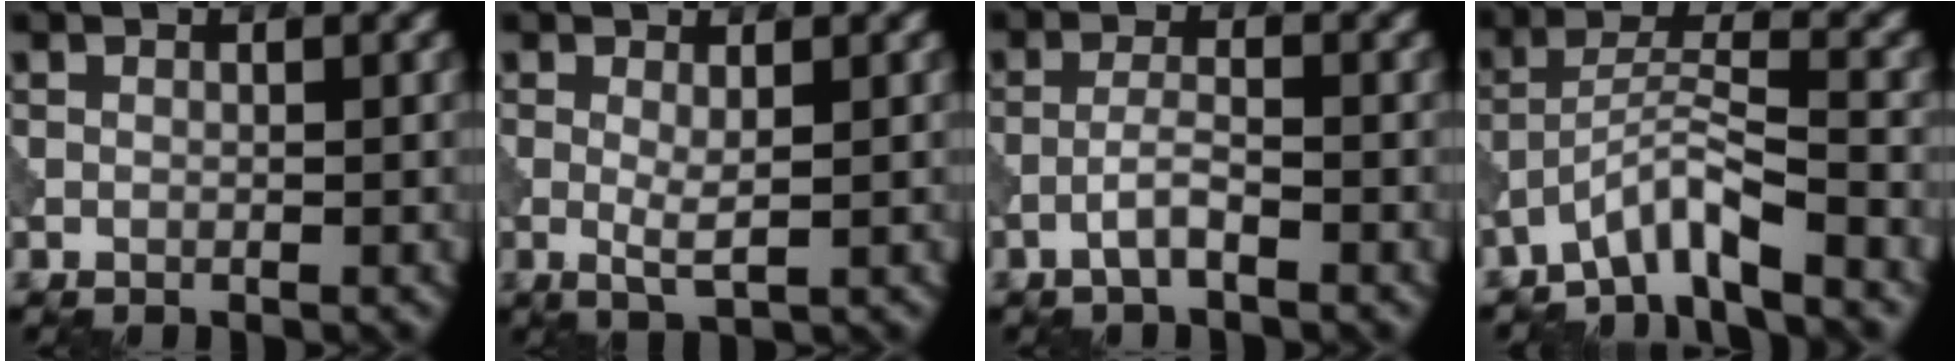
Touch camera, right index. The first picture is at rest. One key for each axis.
{"total": 1.8, "fx": 0.1, "fy": 0.3, "fz": 1.8, "tx": -0.035, "ty": -0.005, "tz": 0.002}
{"total": 2.1, "fx": -1.2, "fy": 0.4, "fz": 1.6, "tx": -0.034, "ty": 0.009, "tz": -0.029}
{"total": 4.4, "fx": -3.6, "fy": 0.3, "fz": 2.5, "tx": -0.047, "ty": 0.010, "tz": -0.078}